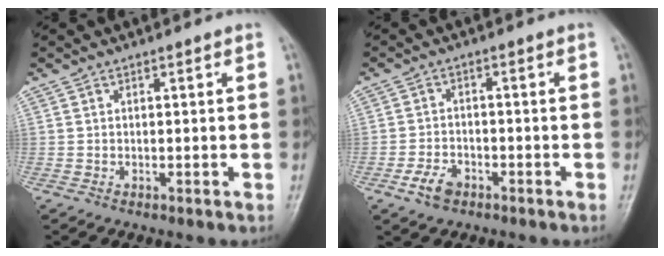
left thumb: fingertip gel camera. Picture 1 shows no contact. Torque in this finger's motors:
{"motor_torque": [0.21, 0.49, 0.32, 0.35, 0.01]}